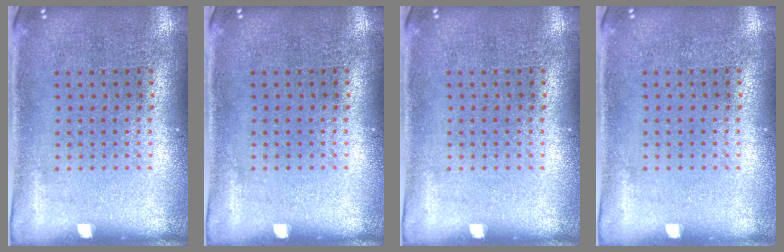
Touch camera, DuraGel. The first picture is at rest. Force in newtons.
{"total": 0.0}
{"total": 0.0}
{"total": 0.0}